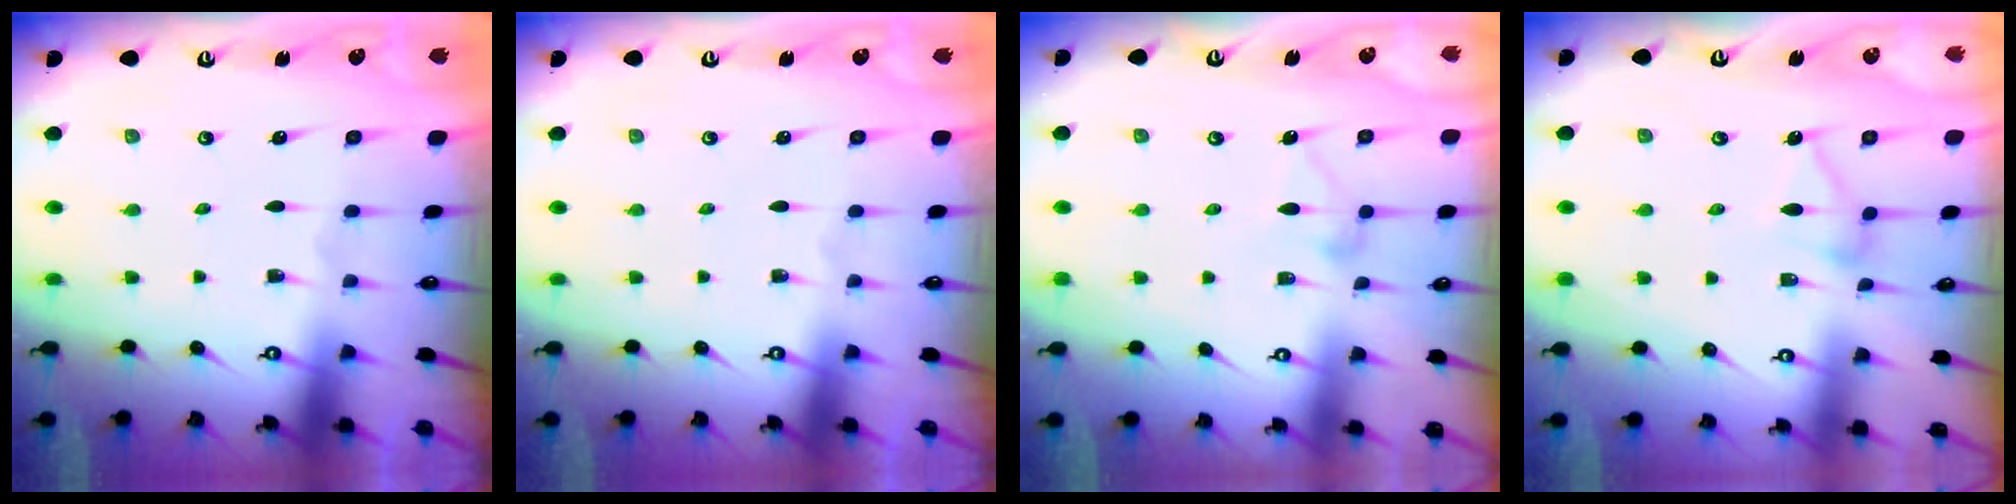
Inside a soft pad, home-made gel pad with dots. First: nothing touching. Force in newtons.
{"total": 0.0}
{"total": 9.3, "press": 9.3, "slide": 0.8}
{"total": 10.8, "press": 10.8, "slide": 0.4}